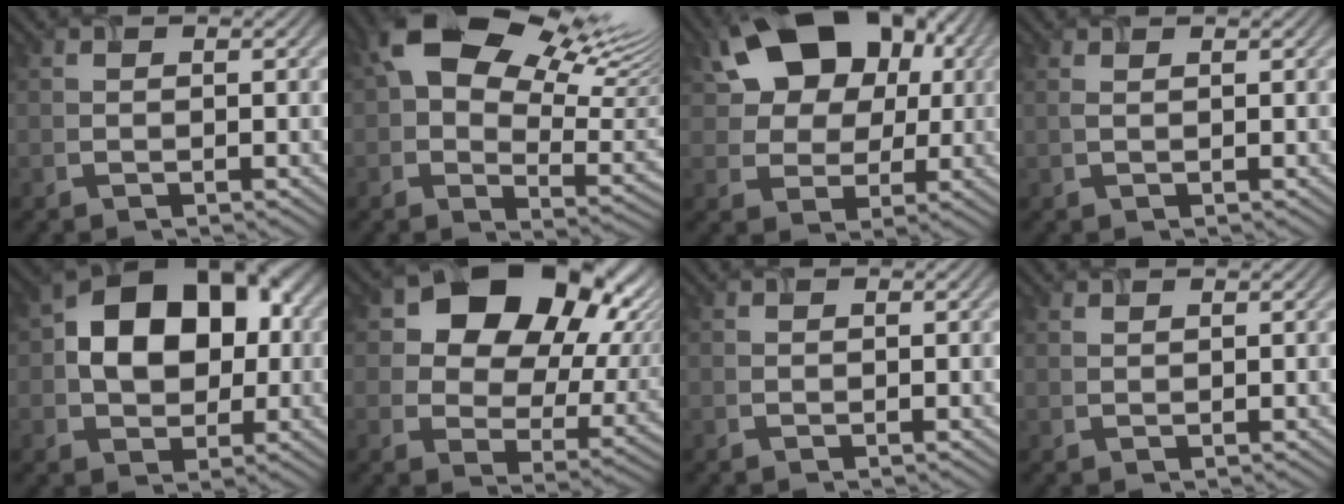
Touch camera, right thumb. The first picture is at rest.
{"total": 16.1, "force": [7.8, 8.8, 10.9], "torque": [-0.190, 0.010, 0.145]}
{"total": 12.5, "force": [4.4, 8.9, 7.6], "torque": [-0.144, 0.024, 0.077]}
{"total": 0.9, "force": [0.5, 0.3, 0.6], "torque": [-0.012, -0.002, 0.007]}
{"total": 12.8, "force": [1.3, 9.1, 8.8], "torque": [-0.126, 0.017, 0.019]}
{"total": 16.6, "force": [7.0, 12.0, 9.2], "torque": [-0.139, 0.019, 0.122]}
{"total": 0.0}
{"total": 0.9, "force": [0.8, 0.2, 0.3], "torque": [-0.004, -0.003, 0.014]}